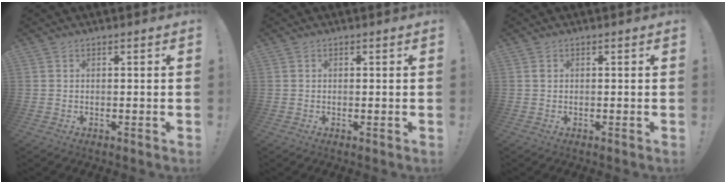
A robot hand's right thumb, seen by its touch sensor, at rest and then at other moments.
{"total": 0.7, "force": [0.1, 0.6, -0.4], "torque": [0.000, 0.005, 0.003]}
{"total": 0.6, "force": [0.2, 0.5, 0.2], "torque": [-0.005, 0.003, 0.003]}